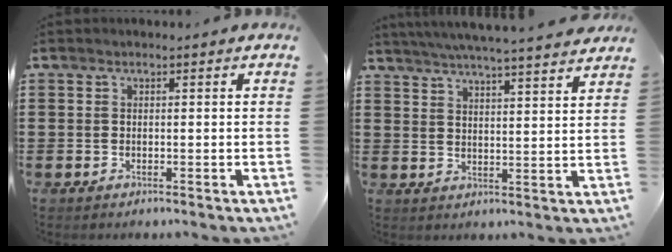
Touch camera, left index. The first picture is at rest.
{"total": 5.2, "force": [4.8, -0.6, 1.8], "torque": [-0.051, -0.028, 0.084]}